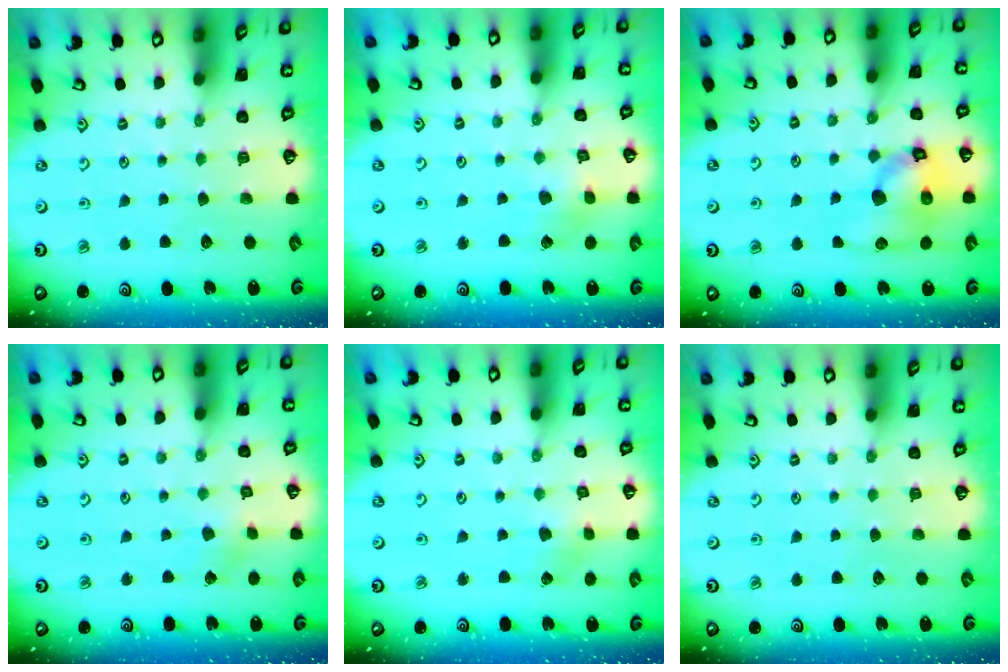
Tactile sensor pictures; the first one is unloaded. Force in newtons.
{"total": 3.6, "press": 3.6, "slide": 0.6}
{"total": 14.9, "press": 14.8, "slide": 1.9}
{"total": 2.9, "press": 2.9, "slide": 0.2}
{"total": 2.0, "press": 1.9, "slide": 0.3}
{"total": 0.0}